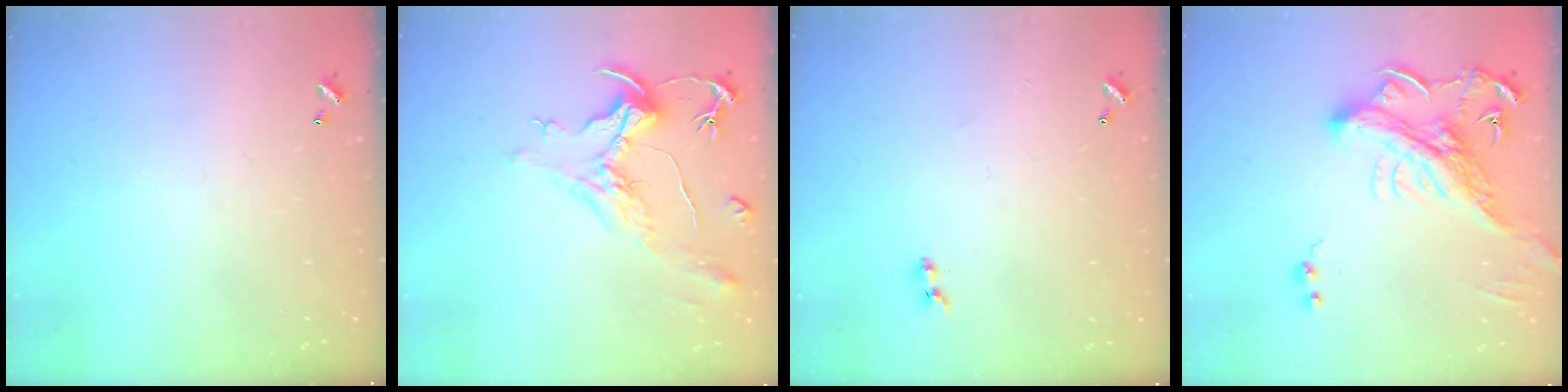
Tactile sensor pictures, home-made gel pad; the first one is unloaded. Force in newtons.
{"total": 2.2, "press": 1.7, "slide": 1.4}
{"total": 1.1, "press": 0.9, "slide": 0.6}
{"total": 7.1, "press": 7.0, "slide": 1.3}